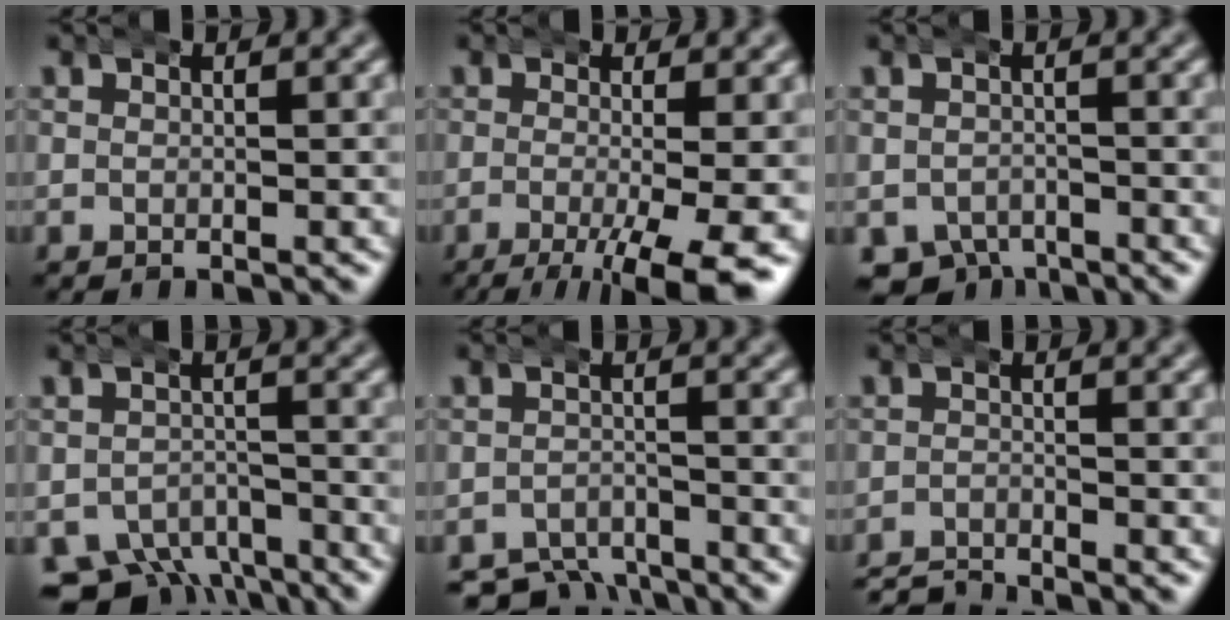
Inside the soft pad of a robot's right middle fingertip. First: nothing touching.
{"total": 8.2, "force": [-4.3, 2.6, 6.4], "torque": [-0.089, -0.029, -0.056]}
{"total": 5.8, "force": [-4.1, 3.7, 1.6], "torque": [-0.031, -0.030, -0.055]}
{"total": 7.5, "force": [-5.2, 4.7, 2.6], "torque": [-0.050, -0.041, -0.077]}
{"total": 6.2, "force": [-5.2, 2.9, 1.5], "torque": [-0.013, -0.027, -0.081]}
{"total": 3.0, "force": [-3.0, 0.5, 0.1], "torque": [-0.007, -0.013, -0.052]}